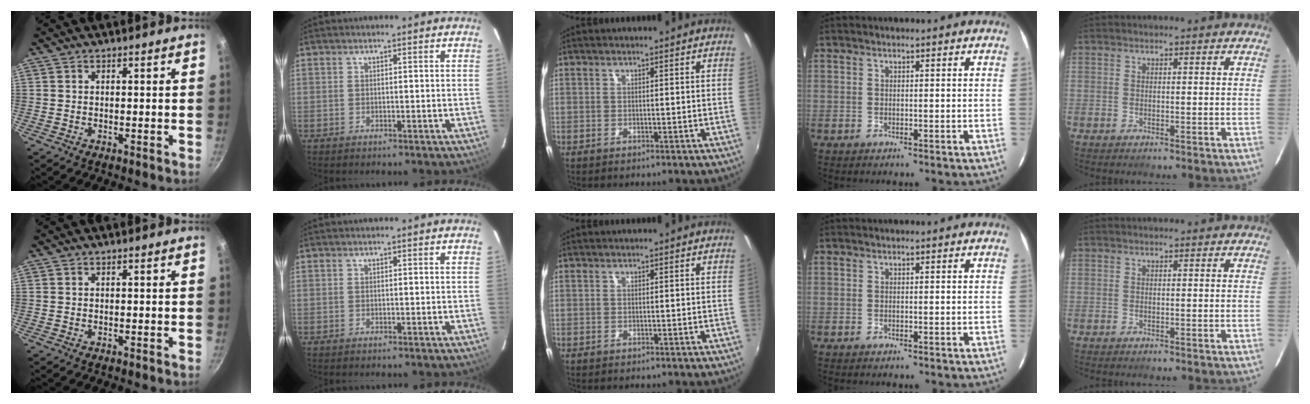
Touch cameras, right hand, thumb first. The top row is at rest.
{}